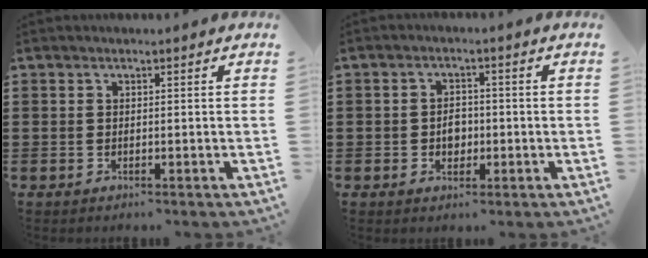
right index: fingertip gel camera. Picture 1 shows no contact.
{"total": 2.8, "force": [-0.5, 2.0, 1.8], "torque": [-0.030, 0.002, -0.013]}